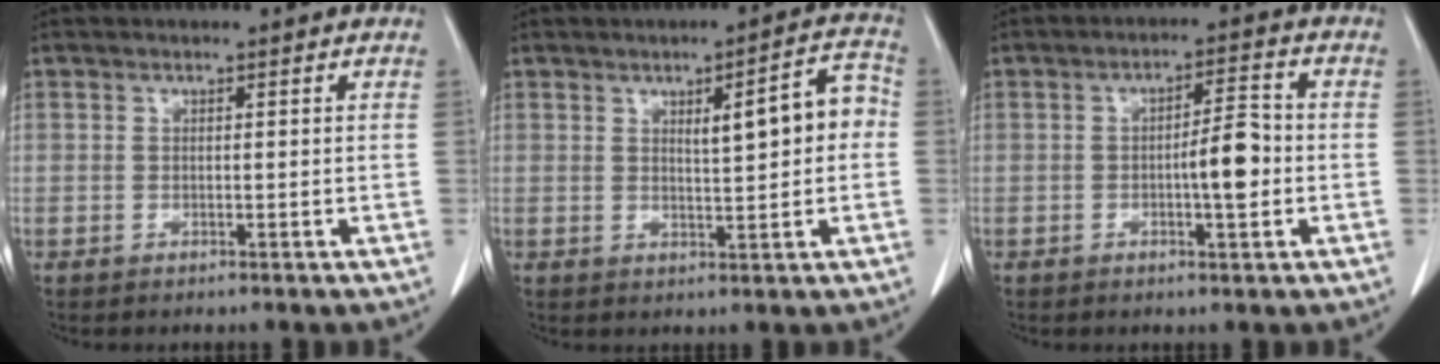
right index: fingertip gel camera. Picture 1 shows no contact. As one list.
[{"total": 7.3, "force": [0.8, 1.5, 7.0], "torque": [-0.096, 0.023, 0.014]}, {"total": 5.9, "force": [-1.0, 1.1, 5.7], "torque": [-0.091, 0.008, -0.015]}]